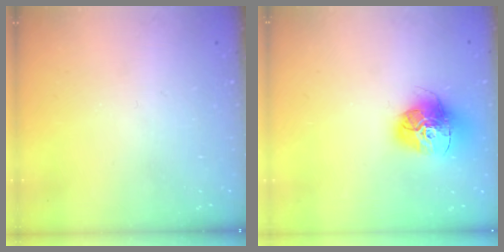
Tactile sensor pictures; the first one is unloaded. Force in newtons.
{"total": 16.0, "press": 16.0, "slide": 1.5}